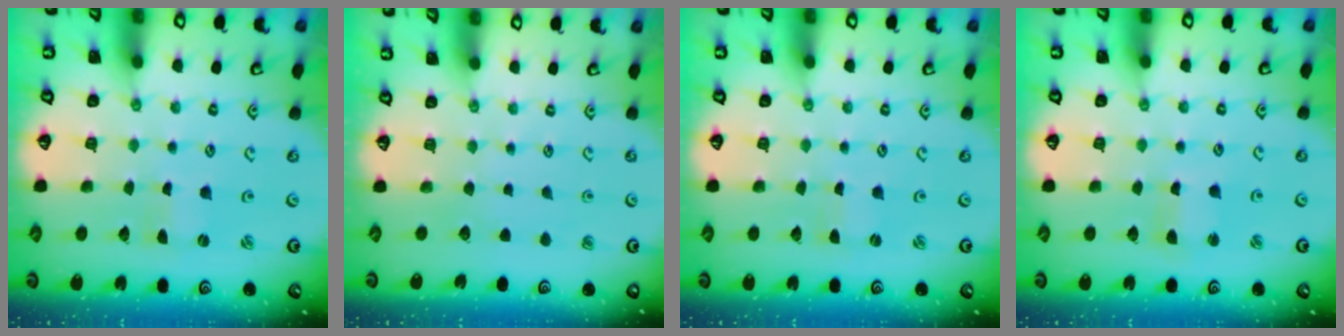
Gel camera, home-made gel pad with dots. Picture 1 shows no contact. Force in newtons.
{"total": 0.0}
{"total": 0.0}
{"total": 2.2, "press": 2.2, "slide": 0.3}